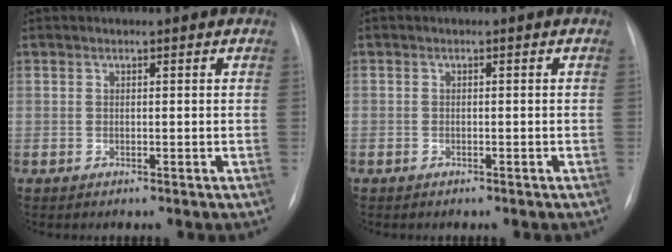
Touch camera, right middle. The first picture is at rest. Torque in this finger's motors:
{"motor_torque": [0.82, -1.32, -0.84, -0.21]}